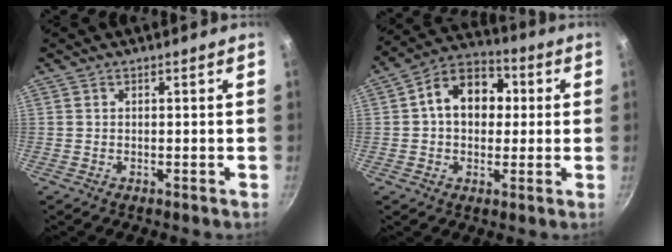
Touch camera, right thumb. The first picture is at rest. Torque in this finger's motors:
{"motor_torque": [-0.68, 1.42, 0.82, -0.38, 0.09]}